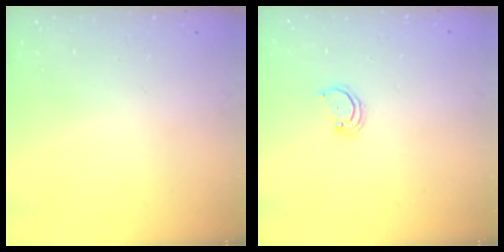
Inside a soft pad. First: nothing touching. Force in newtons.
{"total": 2.2, "press": 2.2, "slide": 0.2}